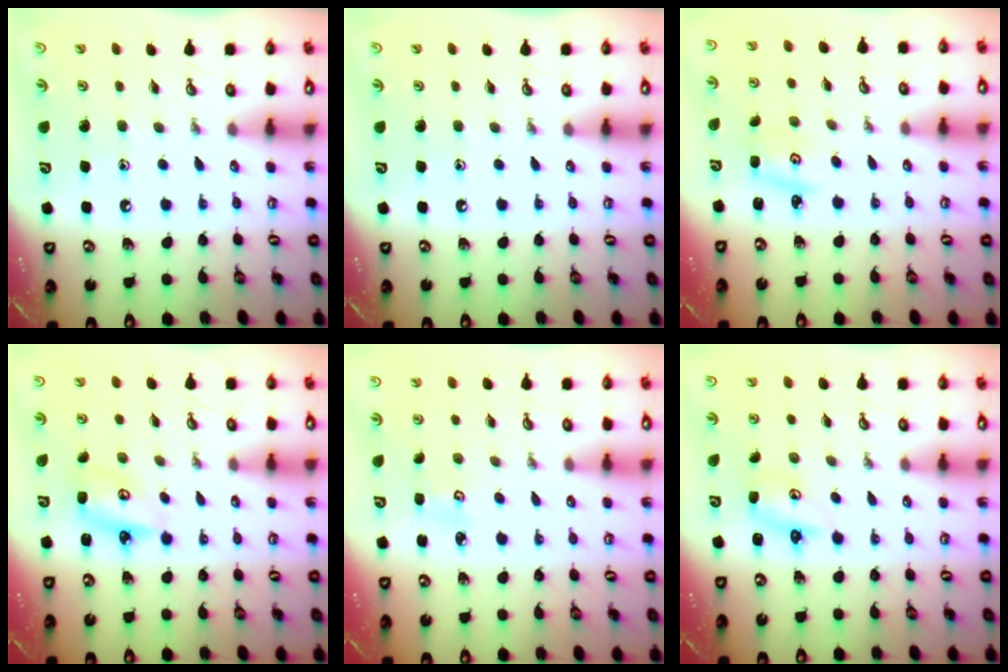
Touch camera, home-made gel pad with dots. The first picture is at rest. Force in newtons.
{"total": 0.0}
{"total": 1.8, "press": 1.8, "slide": 0.1}
{"total": 3.6, "press": 3.6, "slide": 0.2}
{"total": 2.1, "press": 2.1, "slide": 0.2}
{"total": 2.7, "press": 2.7, "slide": 0.3}